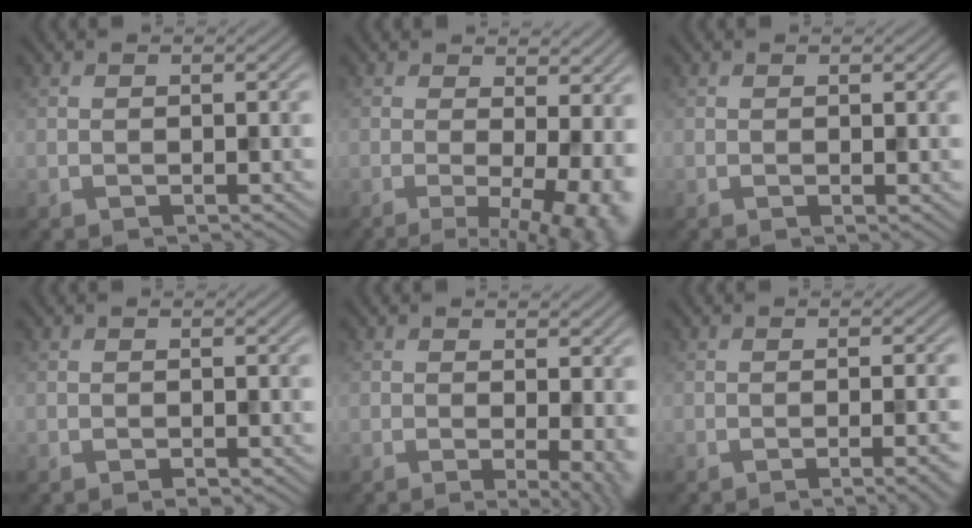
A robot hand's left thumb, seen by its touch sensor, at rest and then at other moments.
{"total": 10.4, "force": [-1.2, 3.4, 9.8], "torque": [-0.124, -0.002, -0.008]}
{"total": 0.5, "force": [0.2, 0.1, 0.5], "torque": [-0.004, -0.002, 0.003]}
{"total": 0.6, "force": [-0.5, 0.1, 0.3], "torque": [-0.004, 0.000, -0.007]}
{"total": 4.7, "force": [-0.5, 1.2, 4.5], "torque": [-0.062, -0.008, -0.008]}
{"total": 4.1, "force": [-1.6, 0.9, 3.7], "torque": [-0.040, 0.005, -0.025]}